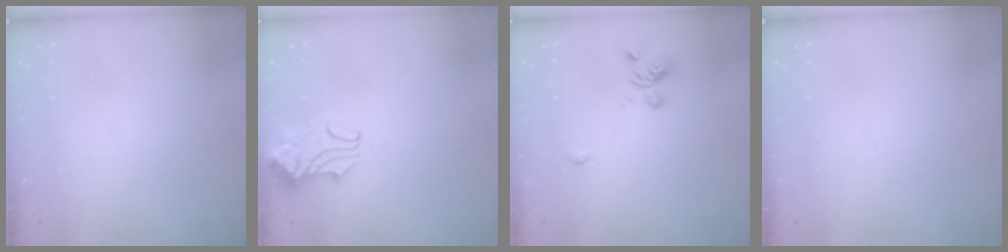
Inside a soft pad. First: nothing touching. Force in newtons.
{"total": 2.4, "press": 2.3, "slide": 0.8}
{"total": 1.1, "press": 0.4, "slide": 1.0}
{"total": 0.0}